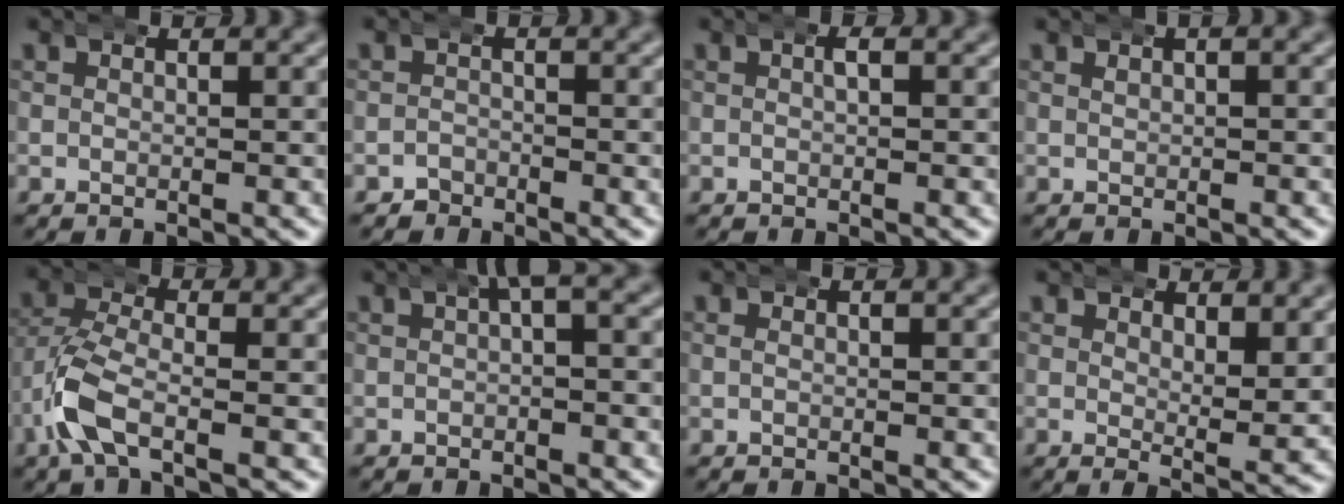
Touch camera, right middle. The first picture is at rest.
{"total": 1.4, "force": [-1.1, 0.6, -0.6], "torque": [0.007, -0.008, -0.021]}
{"total": 0.5, "force": [0.0, 0.1, 0.5], "torque": [-0.008, 0.002, -0.003]}
{"total": 0.5, "force": [0.3, 0.2, 0.4], "torque": [-0.006, 0.004, 0.004]}
{"total": 4.2, "force": [-1.5, 2.1, 3.2], "torque": [-0.095, -0.020, -0.023]}
{"total": 1.5, "force": [0.5, 0.1, 1.4], "torque": [-0.016, 0.007, 0.005]}
{"total": 0.0}
{"total": 2.6, "force": [1.7, 0.2, 1.9], "torque": [-0.033, -0.023, 0.031]}